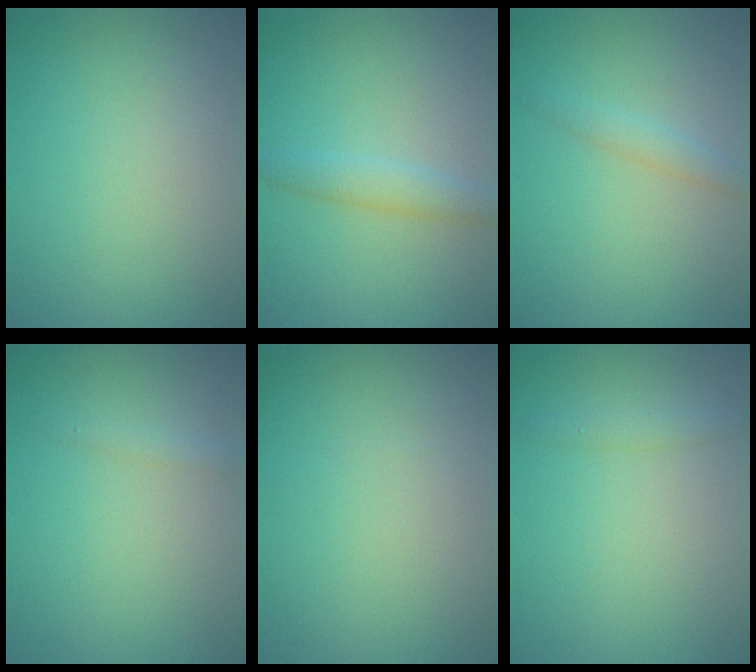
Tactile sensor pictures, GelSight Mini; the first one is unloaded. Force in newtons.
{"total": 2.2, "press": 2.2, "slide": 0.0}
{"total": 1.6, "press": 1.6, "slide": 0.0}
{"total": 0.8, "press": 0.8, "slide": 0.0}
{"total": 0.0}
{"total": 1.1, "press": 1.1, "slide": 0.1}